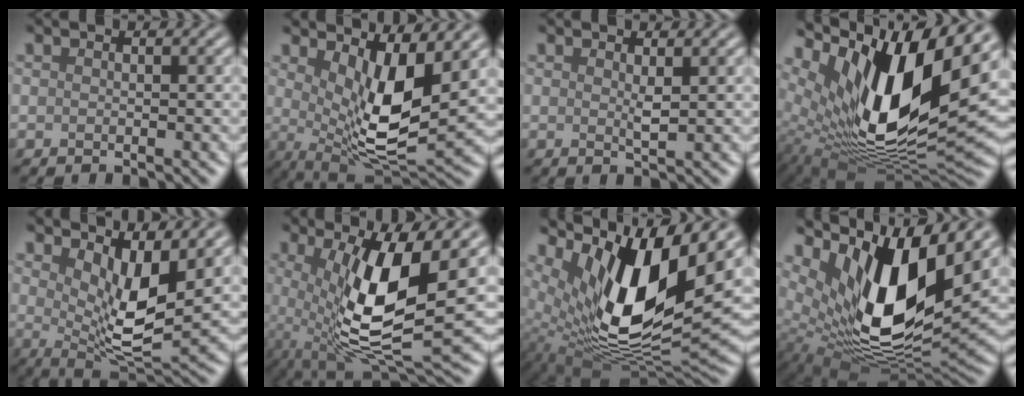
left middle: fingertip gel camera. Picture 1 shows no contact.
{"total": 8.4, "force": [2.4, 3.0, 7.5], "torque": [-0.133, -0.020, 0.044]}
{"total": 1.0, "force": [0.4, 0.1, 0.9], "torque": [-0.021, -0.004, 0.006]}
{"total": 16.2, "force": [5.7, 6.8, 13.5], "torque": [-0.244, -0.011, 0.102]}
{"total": 6.8, "force": [2.3, 2.5, 5.9], "torque": [-0.105, -0.020, 0.044]}
{"total": 10.8, "force": [0.9, 3.4, 10.3], "torque": [-0.182, -0.016, 0.017]}
{"total": 14.3, "force": [5.4, 5.8, 11.9], "torque": [-0.220, -0.011, 0.098]}
{"total": 14.1, "force": [5.0, 6.2, 11.6], "torque": [-0.214, -0.011, 0.094]}